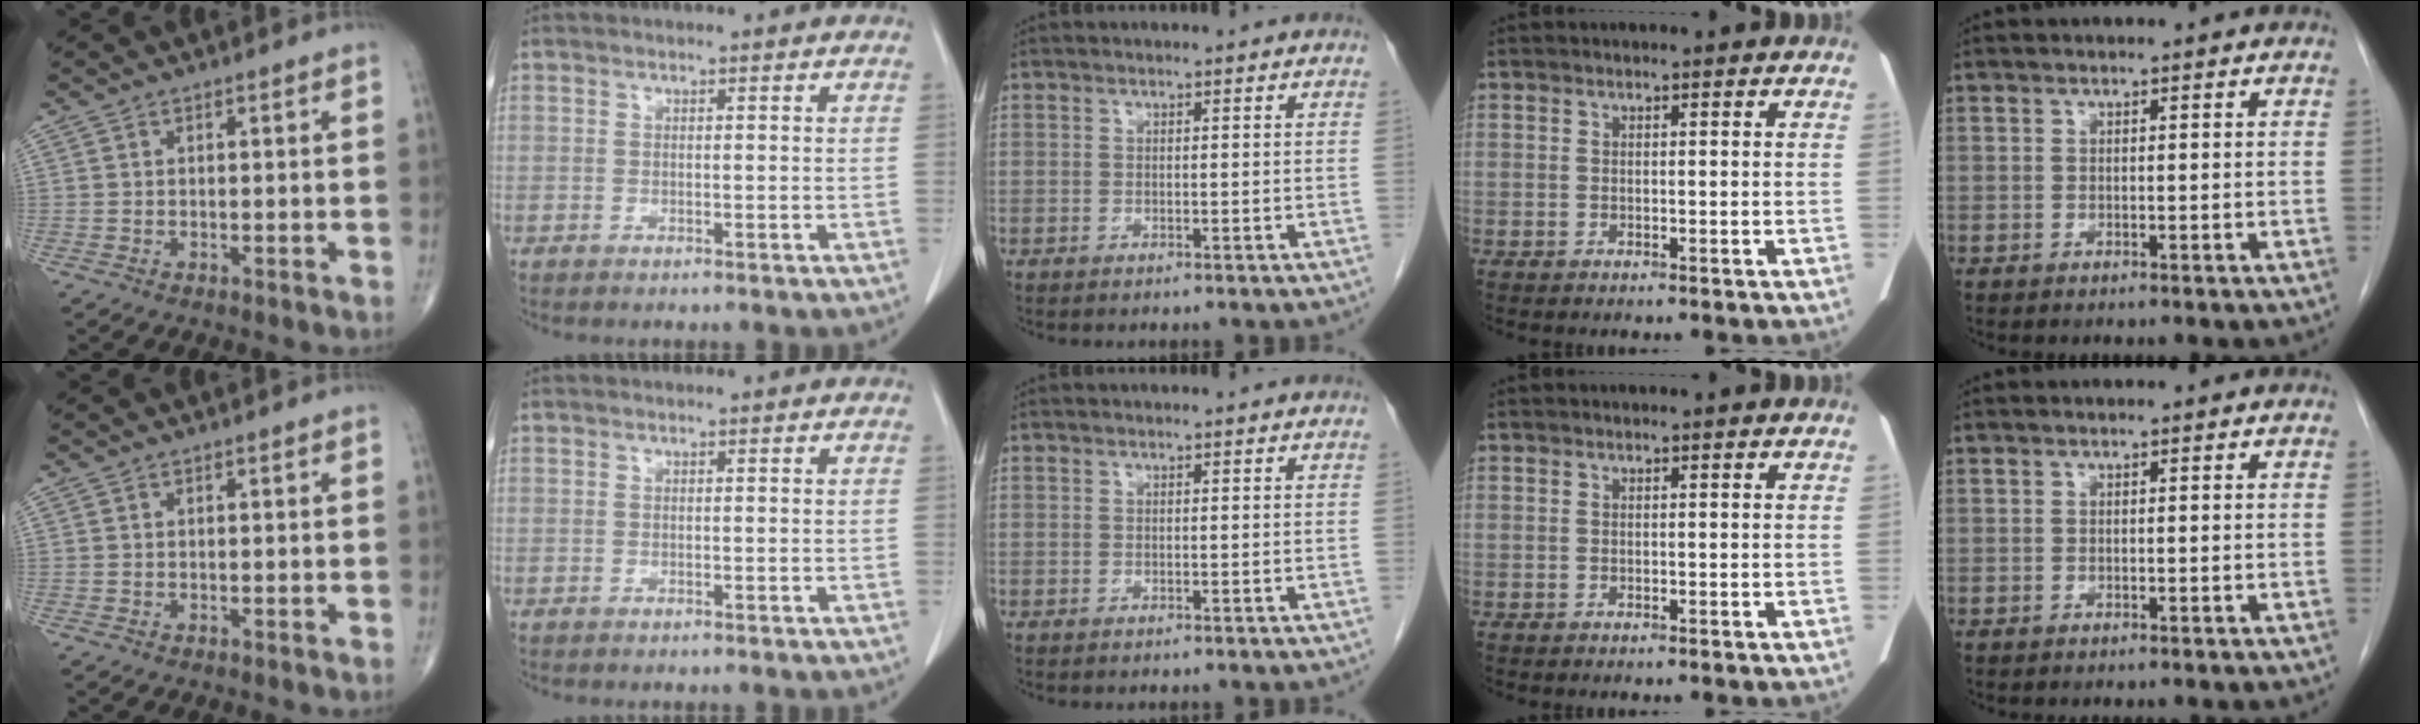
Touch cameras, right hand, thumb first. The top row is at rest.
{}